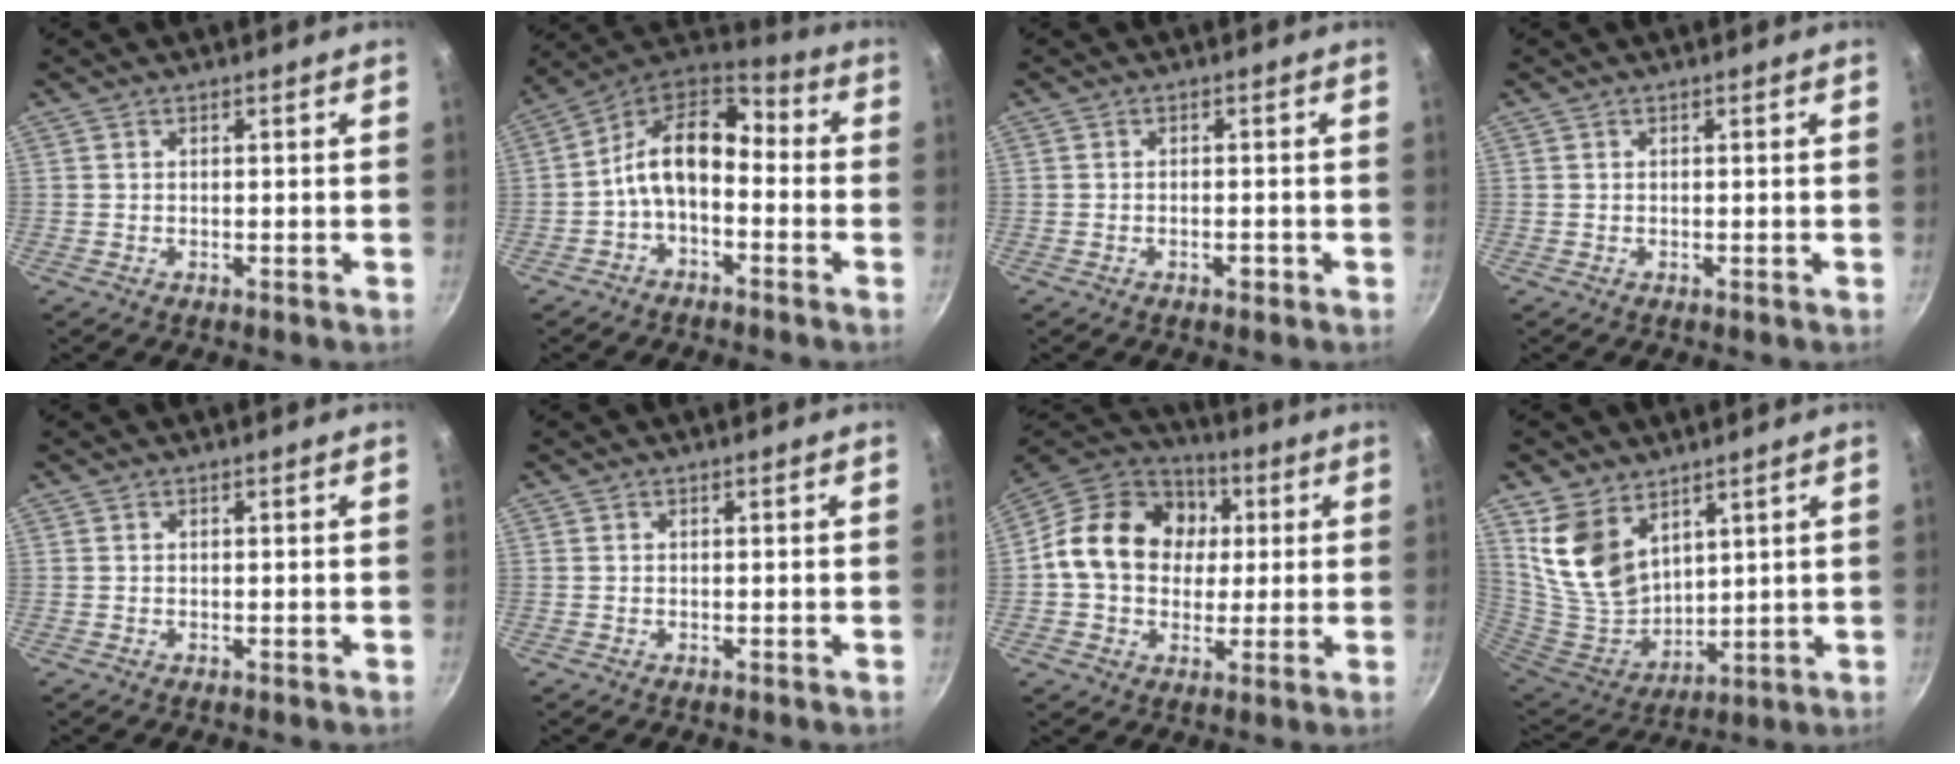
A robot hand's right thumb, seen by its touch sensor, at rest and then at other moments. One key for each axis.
{"total": 12.8, "fx": -2.1, "fy": 8.1, "fz": 9.8, "tx": -0.160, "ty": 0.056, "tz": -0.056}
{"total": 1.5, "fx": -0.9, "fy": 0.7, "fz": 1.0, "tx": -0.017, "ty": 0.005, "tz": -0.013}
{"total": 0.0}
{"total": 0.0}
{"total": 0.0}
{"total": 18.7, "fx": 2.2, "fy": 15.0, "fz": 10.9, "tx": -0.158, "ty": 0.026, "tz": 0.023}
{"total": 14.0, "fx": 7.7, "fy": 9.0, "fz": 7.4, "tx": -0.124, "ty": -0.061, "tz": 0.169}